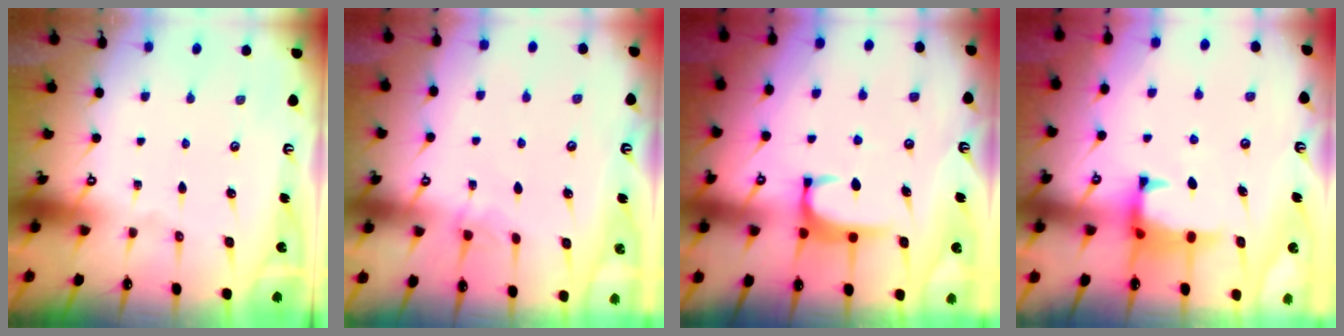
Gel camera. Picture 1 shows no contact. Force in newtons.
{"total": 1.8, "press": 1.8, "slide": 0.3}
{"total": 2.0, "press": 2.0, "slide": 0.6}
{"total": 0.8, "press": 0.2, "slide": 0.8}